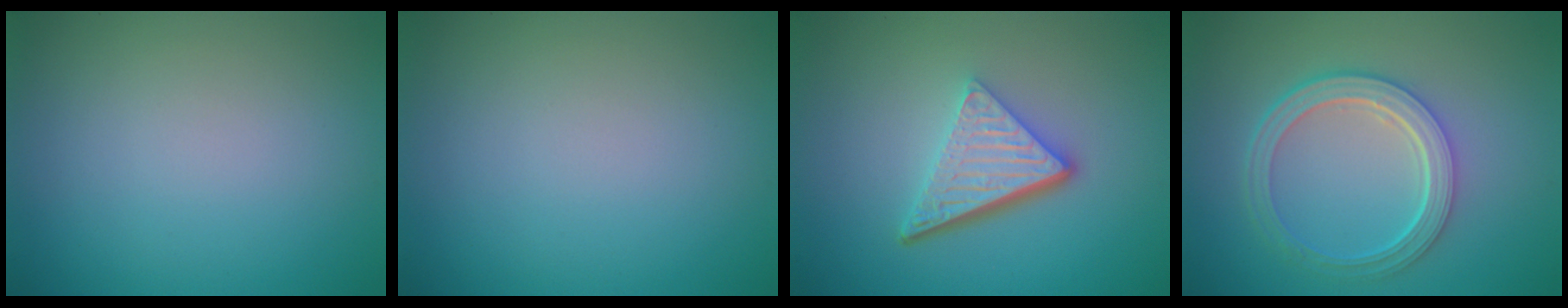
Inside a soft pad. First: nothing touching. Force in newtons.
{"total": 0.0}
{"total": 5.5, "press": 3.7, "slide": 4.0}
{"total": 4.9, "press": 3.7, "slide": 3.3}